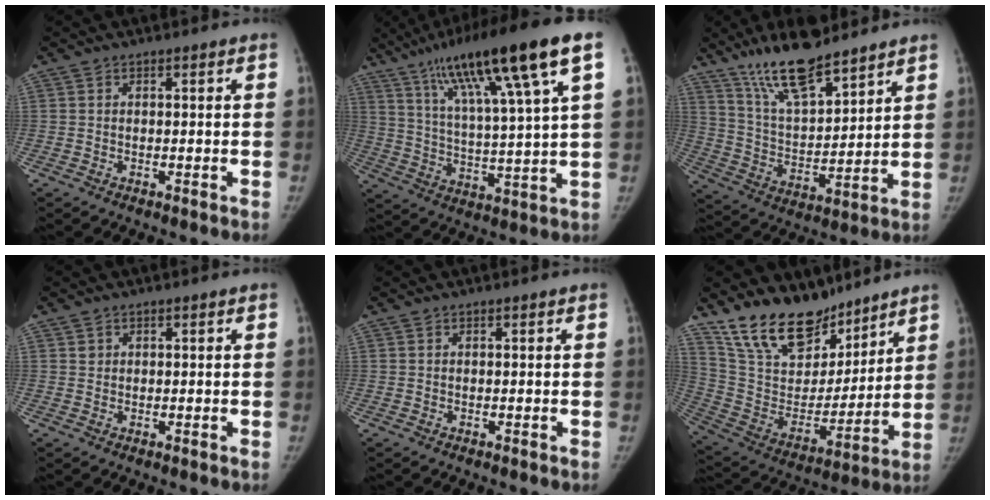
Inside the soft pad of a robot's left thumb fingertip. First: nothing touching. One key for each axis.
{"total": 21.2, "fx": 11.1, "fy": 2.1, "fz": 17.9, "tx": -0.291, "ty": -0.017, "tz": 0.183}
{"total": 15.7, "fx": 11.9, "fy": 4.6, "fz": 9.1, "tx": -0.133, "ty": -0.063, "tz": 0.222}
{"total": 0.8, "fx": 0.4, "fy": 0.7, "fz": 0.1, "tx": 0.006, "ty": -0.001, "tz": 0.005}
{"total": 0.0}
{"total": 20.6, "fx": 16.3, "fy": 9.8, "fz": 7.9, "tx": -0.095, "ty": -0.091, "tz": 0.294}